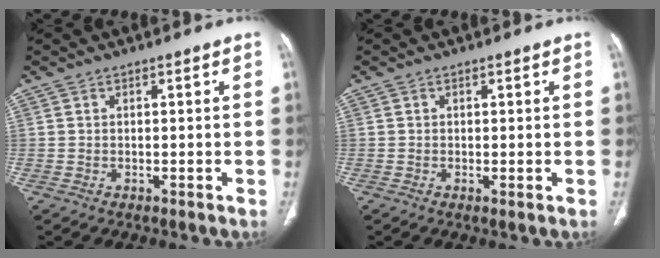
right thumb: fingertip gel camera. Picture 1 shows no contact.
{"total": 0.6, "force": [0.0, 0.0, 0.6], "torque": [-0.015, -0.004, 0.000]}